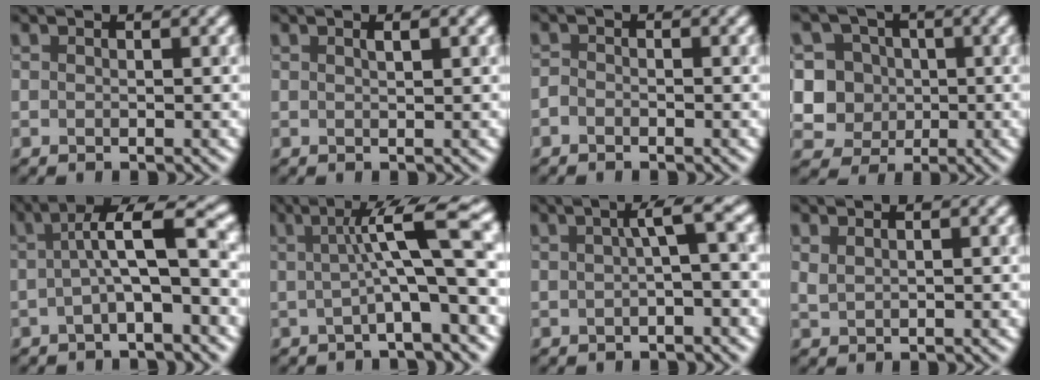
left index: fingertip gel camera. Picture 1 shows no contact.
{"total": 0.9, "force": [0.4, 0.1, 0.8], "torque": [-0.010, 0.007, 0.006]}
{"total": 0.7, "force": [-0.6, 0.3, 0.2], "torque": [-0.004, 0.004, -0.015]}
{"total": 5.8, "force": [0.7, 5.6, 1.5], "torque": [-0.016, 0.021, 0.007]}
{"total": 5.1, "force": [0.0, 1.1, 4.9], "torque": [-0.079, 0.027, -0.007]}
{"total": 7.7, "force": [0.7, 1.3, 7.6], "torque": [-0.103, 0.018, 0.005]}
{"total": 2.8, "force": [0.2, 0.5, 2.8], "torque": [-0.034, 0.011, -0.001]}
{"total": 0.7, "force": [0.6, 0.2, 0.3], "torque": [-0.006, 0.003, 0.015]}